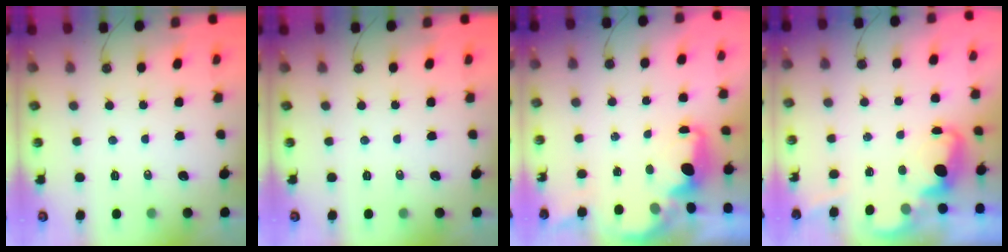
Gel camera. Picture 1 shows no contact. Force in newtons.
{"total": 0.0}
{"total": 1.8, "press": 1.7, "slide": 0.5}
{"total": 2.2, "press": 2.2, "slide": 0.5}